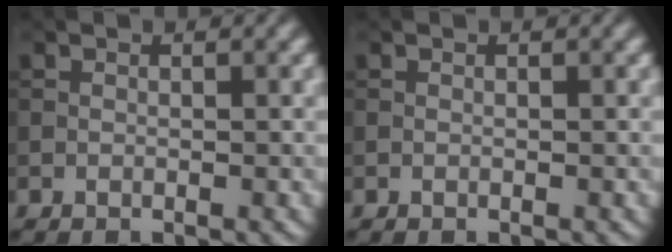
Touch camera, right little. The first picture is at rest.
{"total": 0.0}